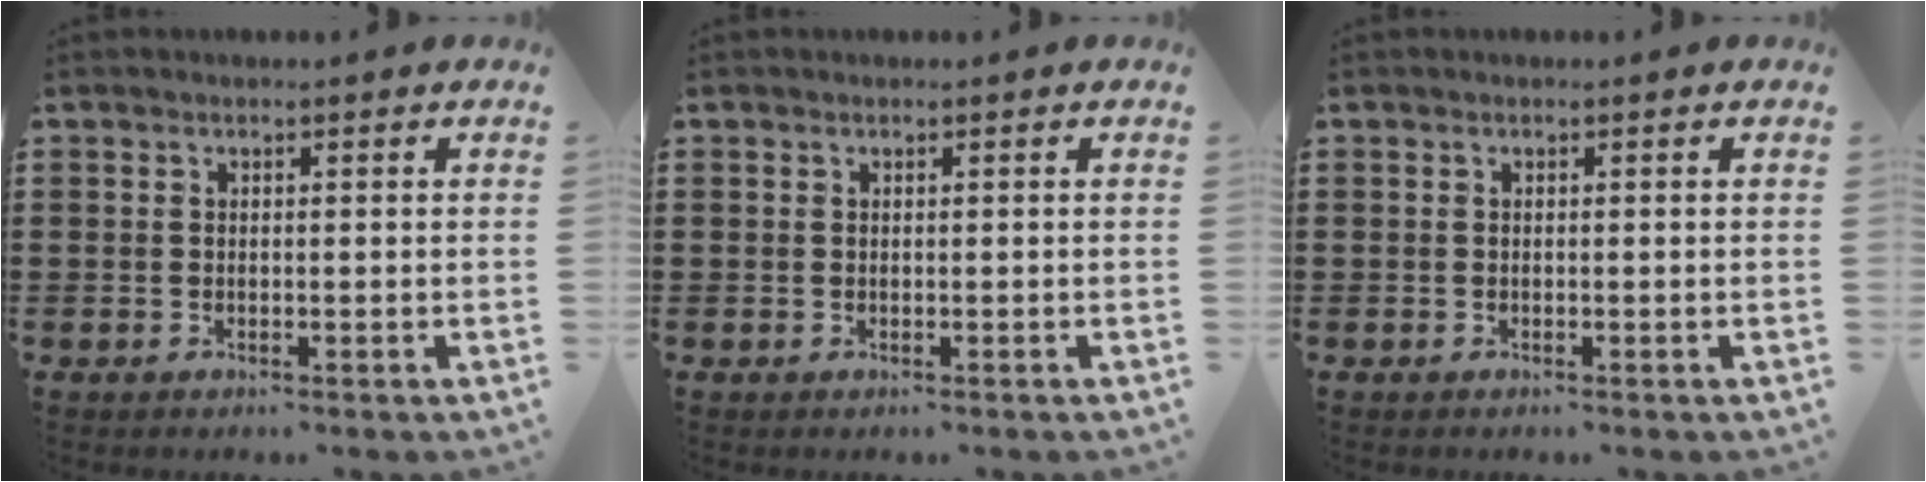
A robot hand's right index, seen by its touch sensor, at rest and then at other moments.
{"total": 0.0}
{"total": 0.0}